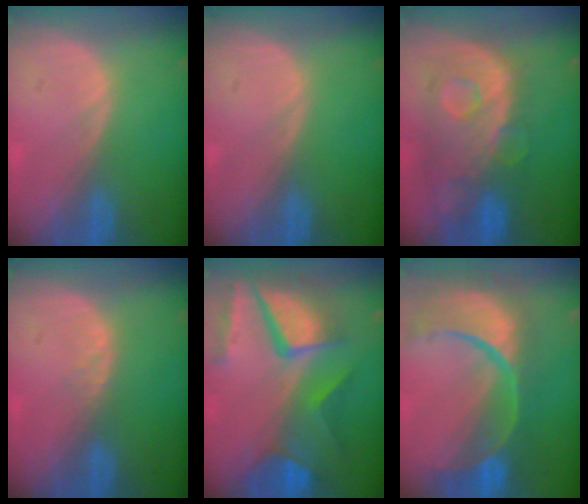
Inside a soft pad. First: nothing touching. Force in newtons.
{"total": 0.0}
{"total": 11.1, "press": 9.7, "slide": 5.4}
{"total": 1.0, "press": 1.0, "slide": 0.2}
{"total": 11.3, "press": 9.4, "slide": 6.4}
{"total": 13.8, "press": 11.0, "slide": 8.5}